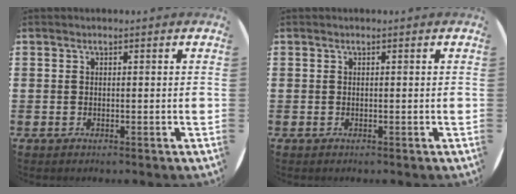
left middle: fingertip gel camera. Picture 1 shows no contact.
{"total": 0.0}